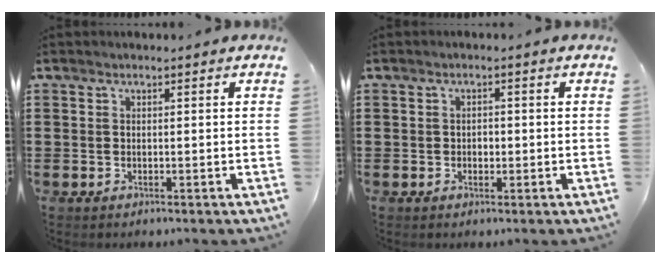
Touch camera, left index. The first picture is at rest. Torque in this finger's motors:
{"motor_torque": [0.08, 0.07, 0.00, 0.00]}